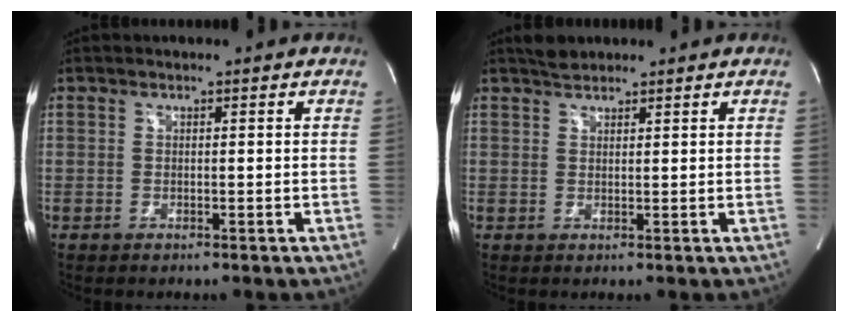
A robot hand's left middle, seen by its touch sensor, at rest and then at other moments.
{"total": 2.0, "force": [1.9, 0.6, 0.4], "torque": [-0.014, 0.010, 0.036]}